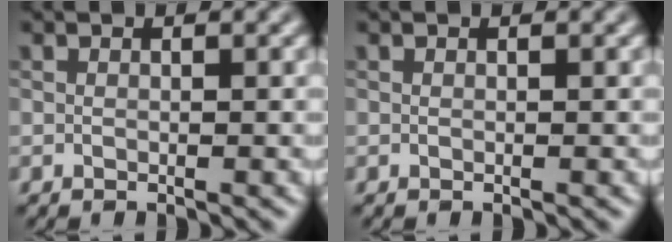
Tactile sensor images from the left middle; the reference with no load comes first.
{"total": 0.0}